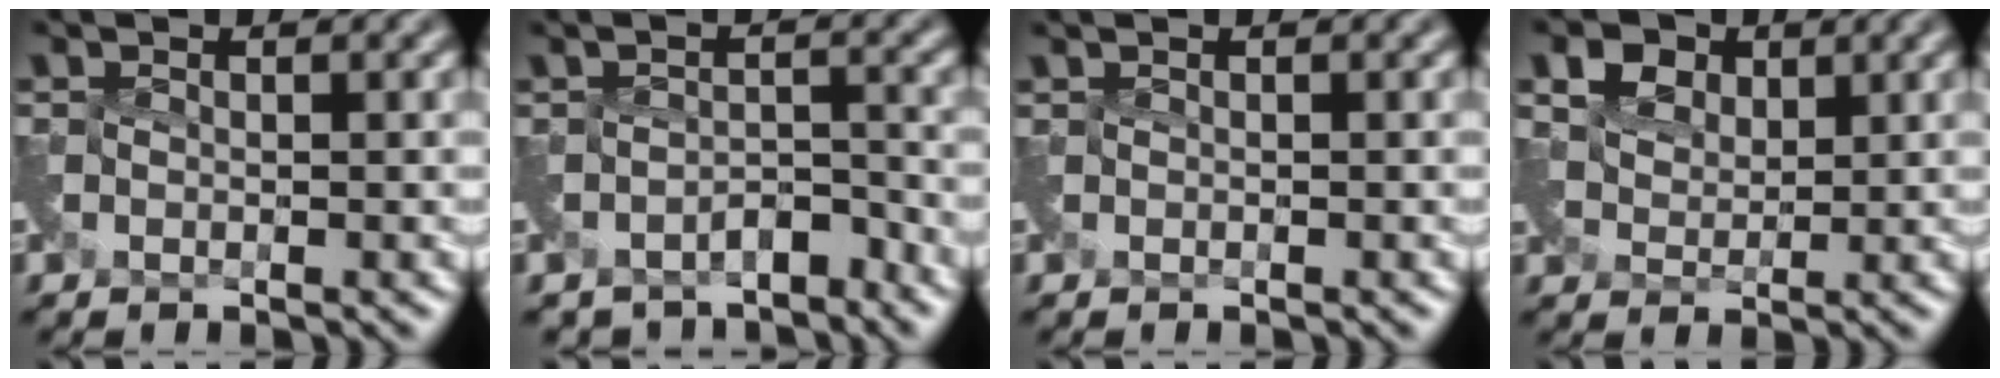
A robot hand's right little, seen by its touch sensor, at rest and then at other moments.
{"total": 3.6, "force": [-3.0, 1.4, 1.3], "torque": [-0.013, -0.014, -0.048]}
{"total": 0.0}
{"total": 6.0, "force": [3.9, 3.5, 2.8], "torque": [-0.069, 0.012, 0.060]}